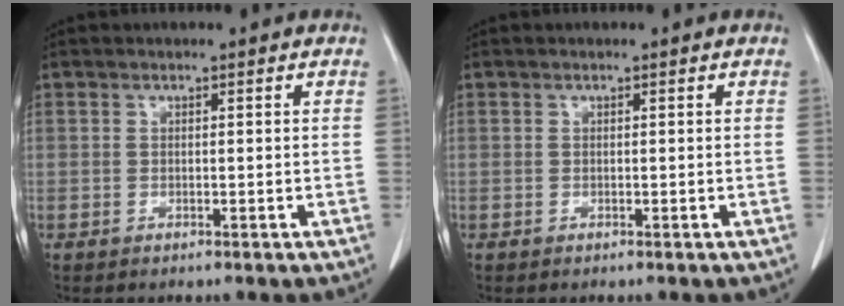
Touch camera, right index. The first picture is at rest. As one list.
[{"total": 0.0}]